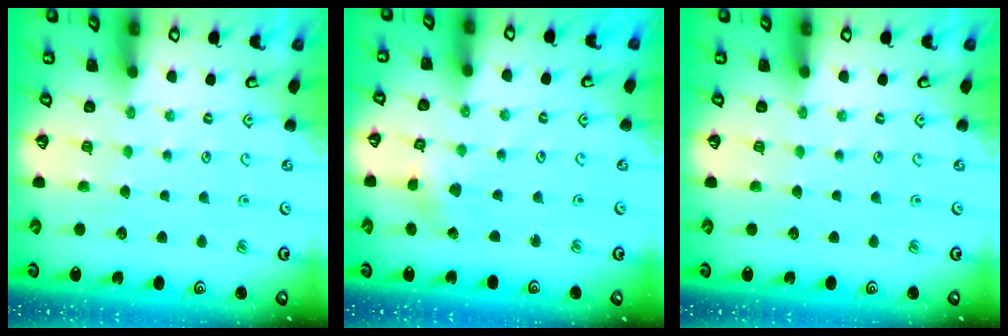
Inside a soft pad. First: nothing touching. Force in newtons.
{"total": 2.5, "press": 2.5, "slide": 0.3}
{"total": 0.0}